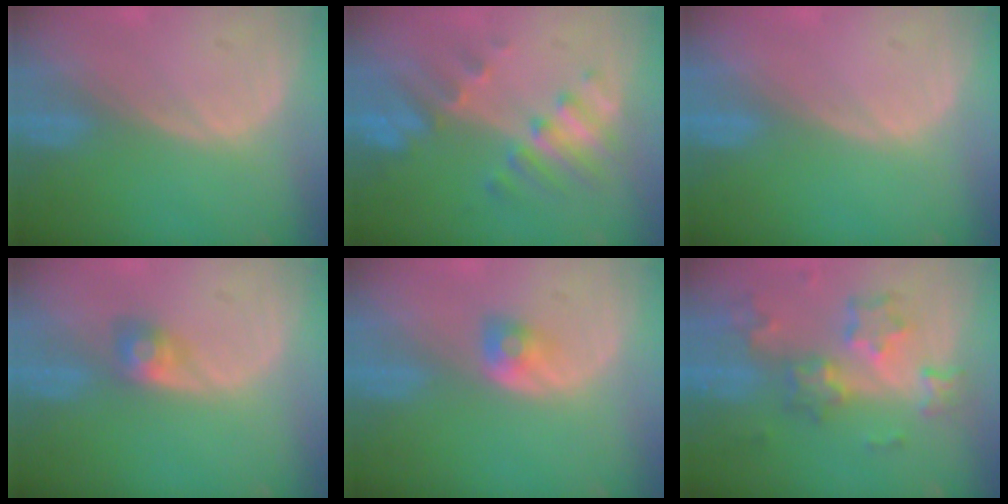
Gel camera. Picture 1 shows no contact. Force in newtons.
{"total": 7.9, "press": 7.0, "slide": 3.7}
{"total": 0.0}
{"total": 2.9, "press": 2.7, "slide": 1.1}
{"total": 2.5, "press": 2.3, "slide": 0.9}
{"total": 8.6, "press": 7.6, "slide": 4.0}